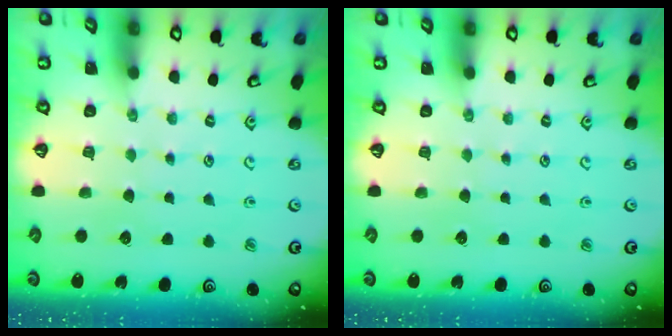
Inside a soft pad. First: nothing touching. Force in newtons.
{"total": 0.0}